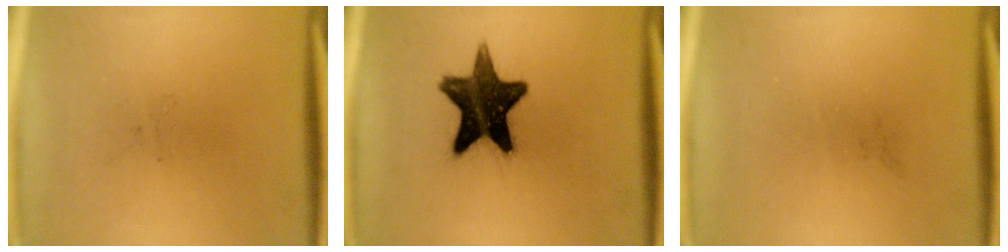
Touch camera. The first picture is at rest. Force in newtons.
{"total": 14.8}
{"total": 0.0}